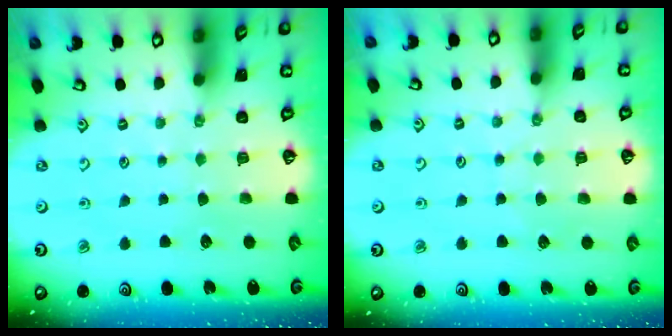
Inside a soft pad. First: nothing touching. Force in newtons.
{"total": 3.8, "press": 3.7, "slide": 0.5}